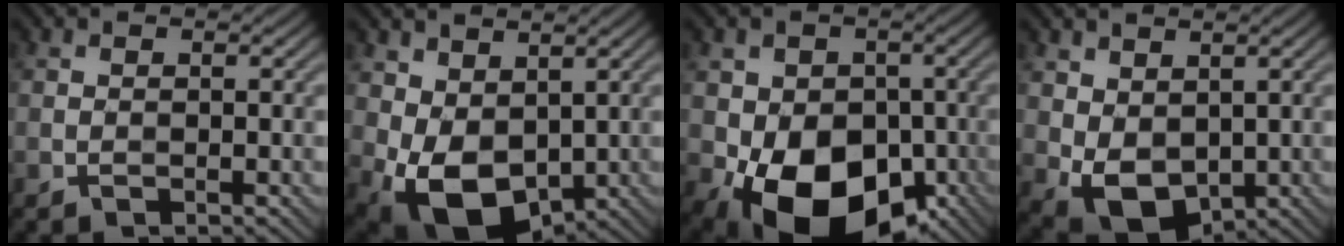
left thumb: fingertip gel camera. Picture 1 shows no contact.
{"total": 9.9, "force": [-0.1, 6.8, 7.3], "torque": [-0.170, -0.027, 0.005]}
{"total": 14.2, "force": [-4.7, 10.2, 8.7], "torque": [-0.125, -0.028, -0.090]}
{"total": 6.8, "force": [0.4, 4.7, 4.9], "torque": [-0.126, -0.019, 0.011]}